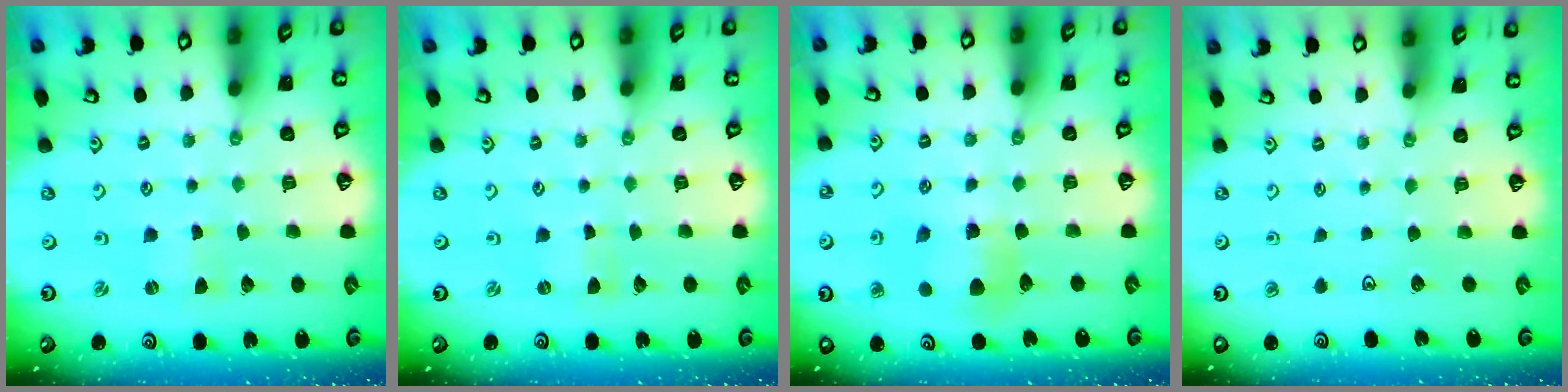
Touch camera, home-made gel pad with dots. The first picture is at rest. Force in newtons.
{"total": 0.0}
{"total": 7.4, "press": 7.4, "slide": 0.8}
{"total": 0.0}